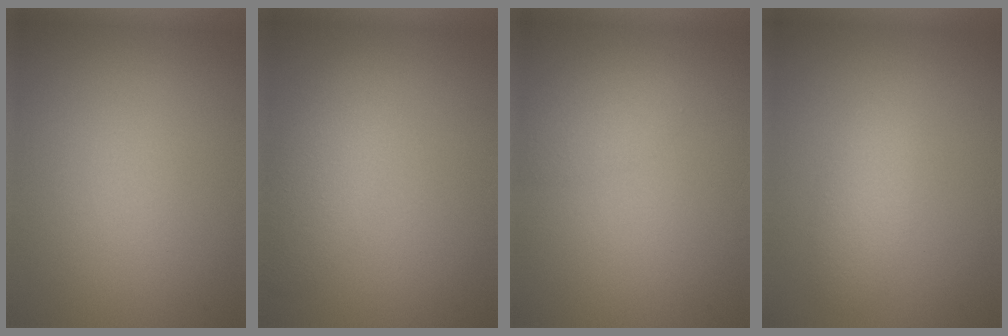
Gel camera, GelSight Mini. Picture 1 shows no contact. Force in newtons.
{"total": 3.8, "press": 3.8, "slide": 0.3}
{"total": 1.7, "press": 1.7, "slide": 0.0}
{"total": 2.2, "press": 2.2, "slide": 0.1}